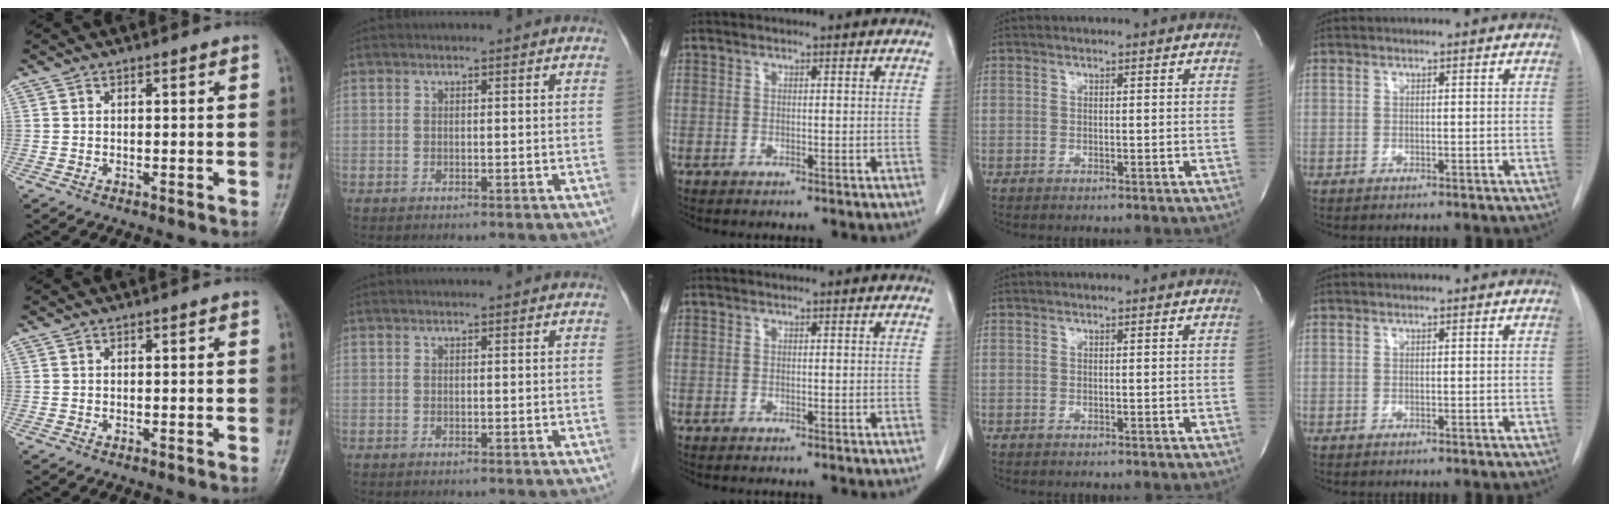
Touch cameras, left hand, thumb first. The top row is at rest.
{}